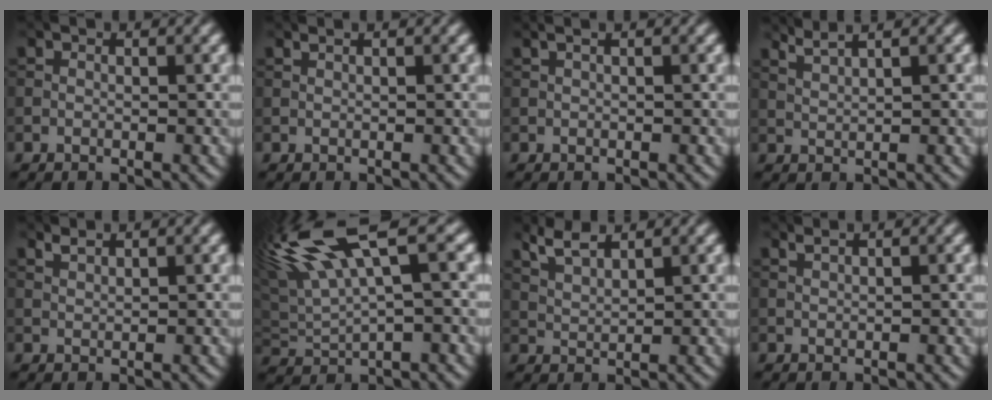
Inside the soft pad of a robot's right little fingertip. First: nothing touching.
{"total": 0.5, "force": [0.5, 0.1, 0.3], "torque": [-0.007, -0.001, 0.005]}
{"total": 2.0, "force": [1.0, 0.9, 1.4], "torque": [-0.014, 0.009, -0.004]}
{"total": 2.7, "force": [2.2, 0.5, 1.6], "torque": [-0.024, 0.006, 0.036]}
{"total": 0.9, "force": [0.9, 0.1, 0.3], "torque": [-0.008, -0.001, 0.019]}
{"total": 10.5, "force": [4.3, 2.9, 9.1], "torque": [-0.190, 0.027, 0.076]}
{"total": 2.7, "force": [2.2, 0.5, 1.6], "torque": [-0.034, 0.005, 0.049]}
{"total": 1.5, "force": [1.2, 0.4, 0.9], "torque": [-0.010, 0.000, 0.012]}